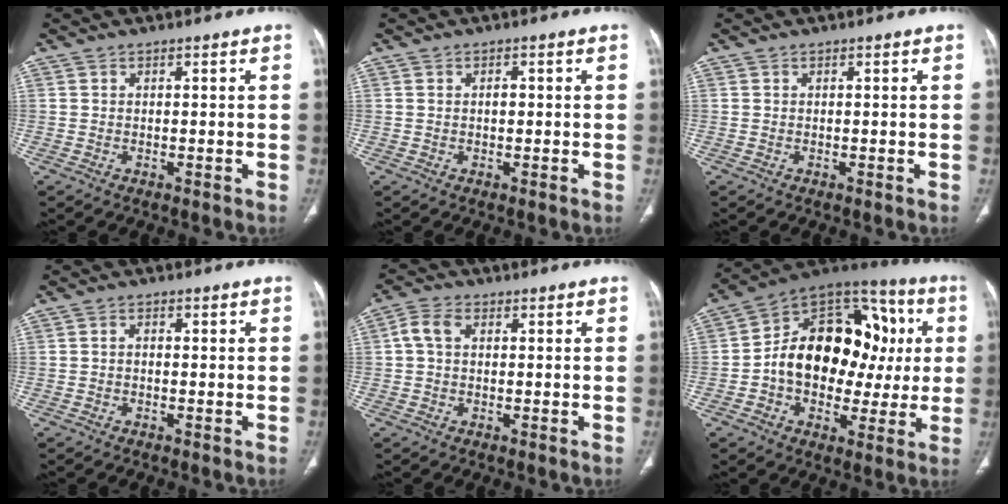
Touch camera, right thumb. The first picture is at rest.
{"total": 1.3, "force": [0.1, 0.9, 1.0], "torque": [-0.015, 0.004, 0.003]}
{"total": 0.0}
{"total": 1.0, "force": [-0.2, 0.7, 0.7], "torque": [-0.011, 0.004, -0.006]}
{"total": 4.0, "force": [0.6, 2.7, 2.9], "torque": [-0.062, 0.014, 0.010]}
{"total": 23.0, "force": [1.0, 16.2, 16.3], "torque": [-0.202, 0.046, 0.015]}